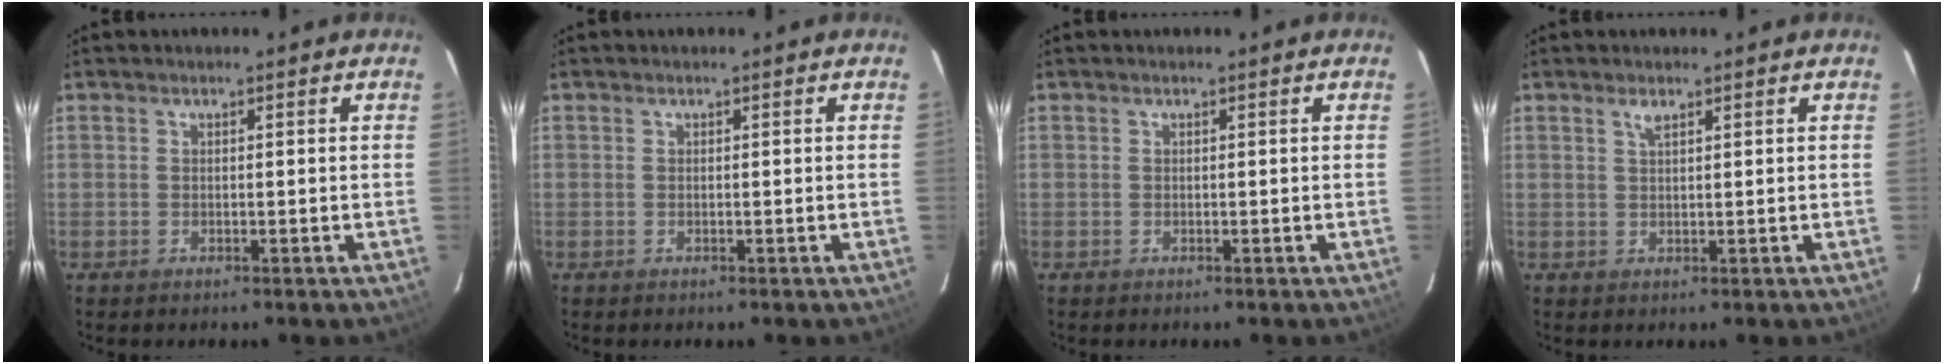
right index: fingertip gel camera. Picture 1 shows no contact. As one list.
[{"total": 0.0}, {"total": 0.0}, {"total": 1.3, "force": [0.9, 0.3, 0.9], "torque": [-0.018, 0.003, 0.017]}]